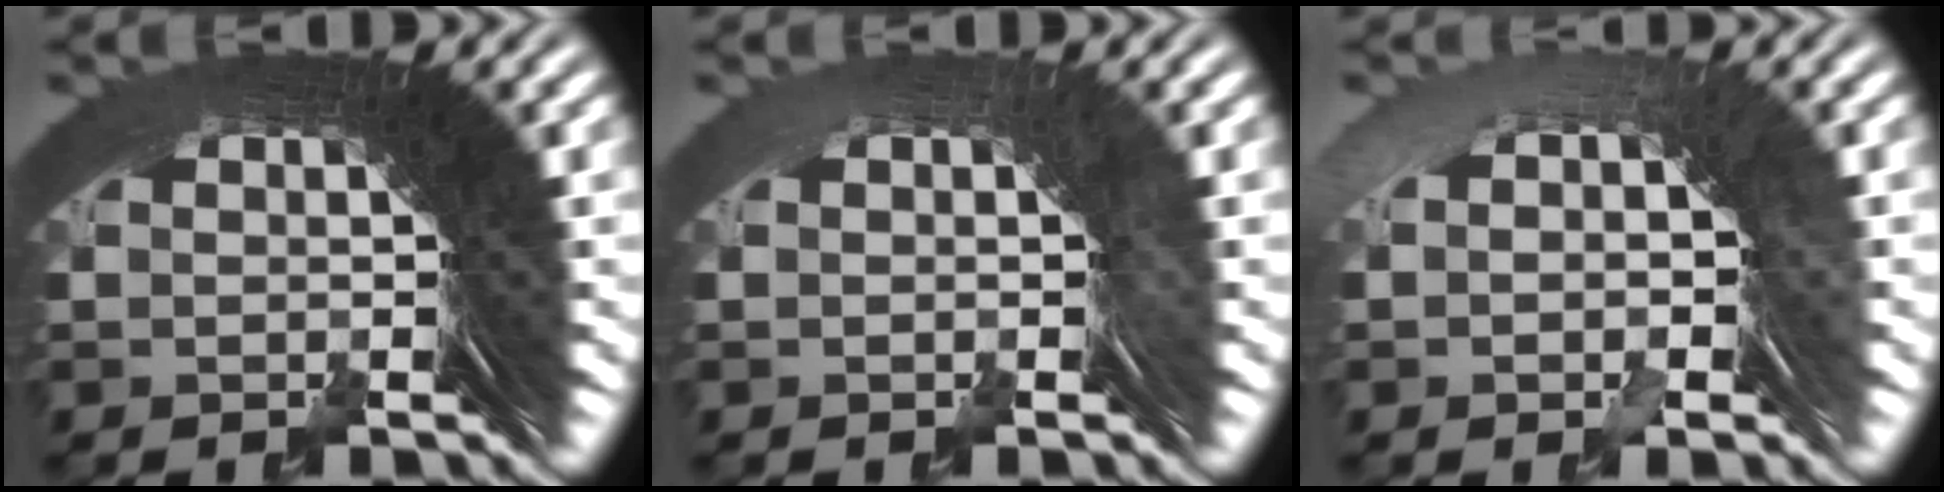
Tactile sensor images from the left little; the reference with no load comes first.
{"total": 1.2, "force": [-0.8, -0.8, -0.3], "torque": [0.012, 0.007, -0.013]}
{"total": 0.6, "force": [-0.6, -0.1, 0.2], "torque": [-0.003, 0.017, -0.015]}